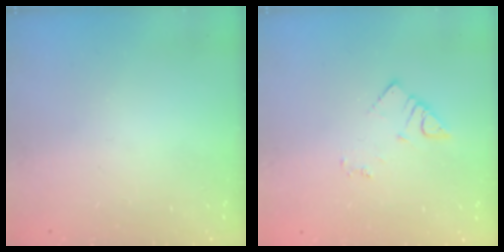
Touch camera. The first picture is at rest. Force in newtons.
{"total": 3.4, "press": 3.4, "slide": 0.6}